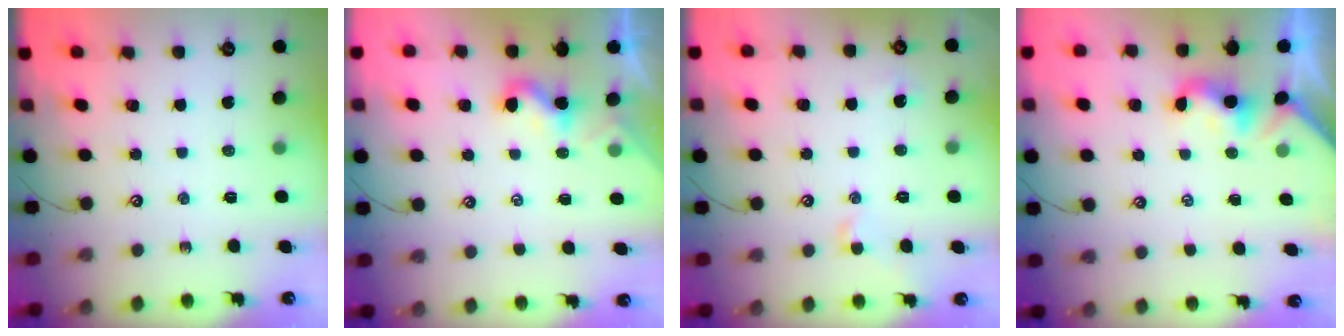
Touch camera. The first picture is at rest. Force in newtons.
{"total": 2.1, "press": 2.1, "slide": 0.2}
{"total": 1.6, "press": 1.5, "slide": 0.7}
{"total": 1.9, "press": 1.8, "slide": 0.5}